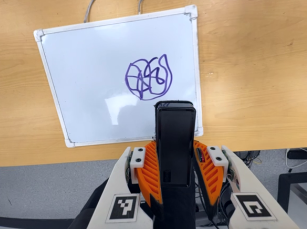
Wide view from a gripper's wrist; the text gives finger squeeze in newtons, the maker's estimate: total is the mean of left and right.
{"total": 4.8, "left": 3.1, "right": 6.4}